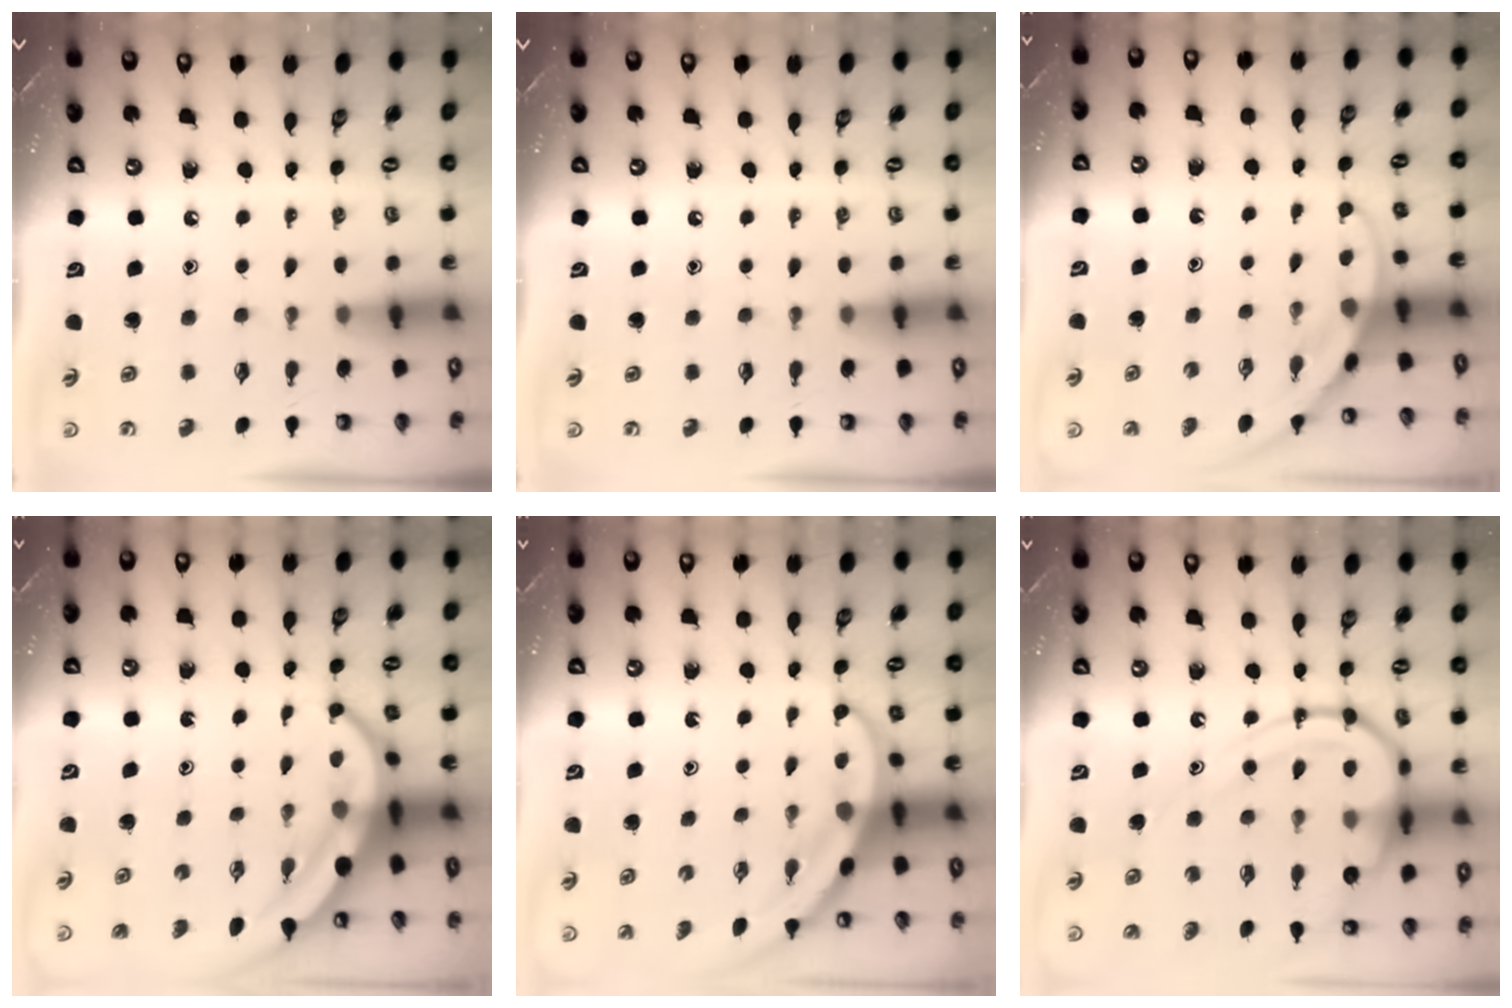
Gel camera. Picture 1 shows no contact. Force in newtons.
{"total": 0.0}
{"total": 4.6, "press": 4.5, "slide": 0.3}
{"total": 6.9, "press": 6.9, "slide": 0.6}
{"total": 3.2, "press": 3.2, "slide": 0.1}
{"total": 13.3, "press": 13.3, "slide": 1.2}